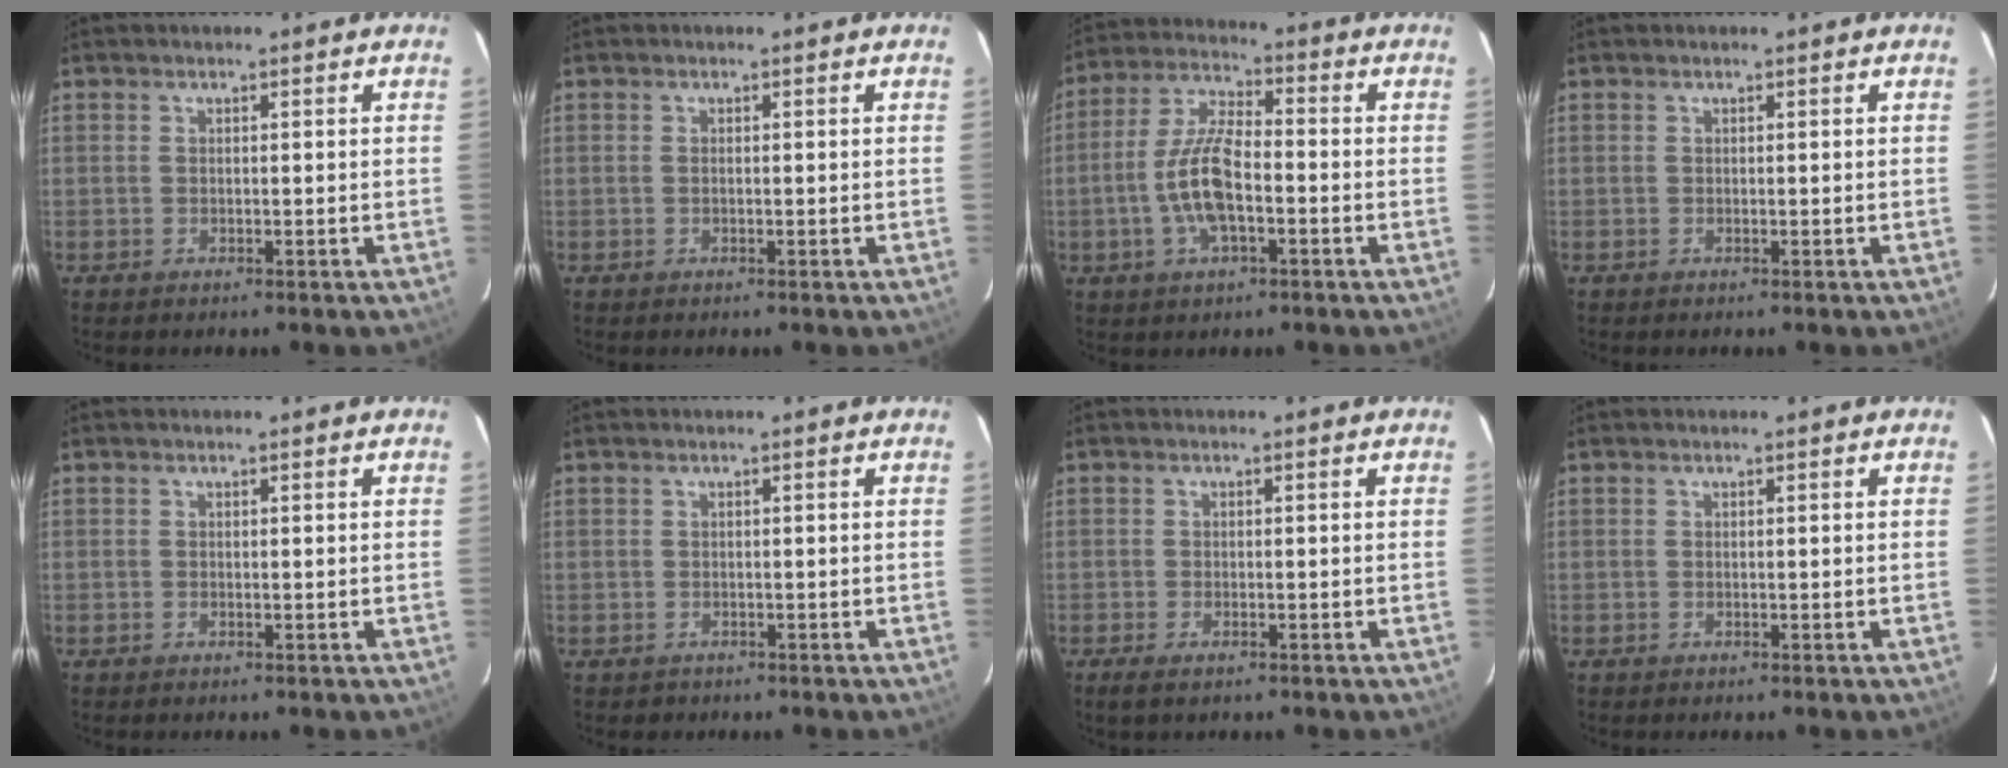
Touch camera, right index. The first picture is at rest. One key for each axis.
{"total": 0.0}
{"total": 10.8, "fx": -2.9, "fy": 3.9, "fz": 9.7, "tx": -0.202, "ty": 0.005, "tz": -0.056}
{"total": 0.0}
{"total": 0.0}
{"total": 1.3, "fx": -0.6, "fy": 1.2, "fz": 0.0, "tx": 0.000, "ty": 0.003, "tz": -0.003}
{"total": 2.4, "fx": -1.6, "fy": 0.9, "fz": 1.6, "tx": -0.035, "ty": -0.008, "tz": -0.029}
{"total": 0.0}